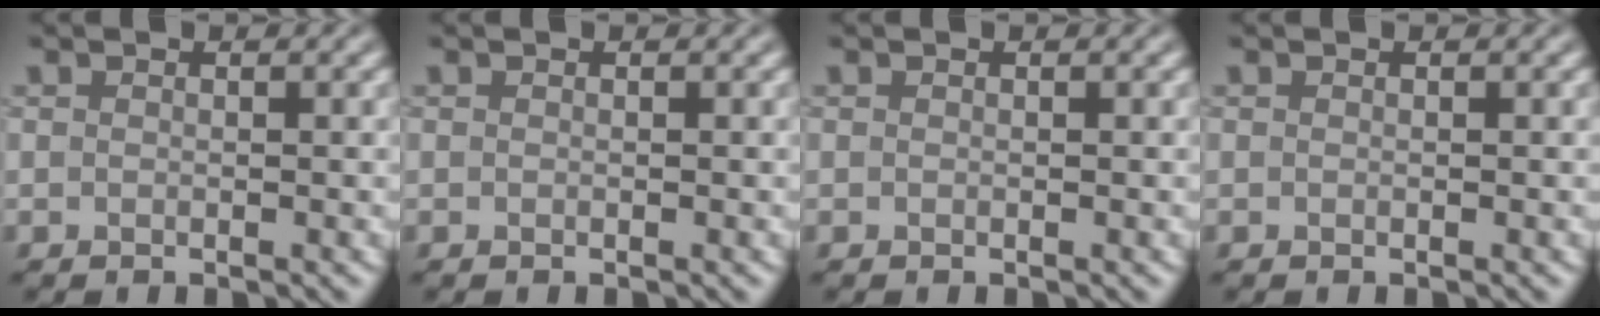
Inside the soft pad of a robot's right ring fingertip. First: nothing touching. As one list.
[{"total": 0.0}, {"total": 0.0}, {"total": 0.0}]